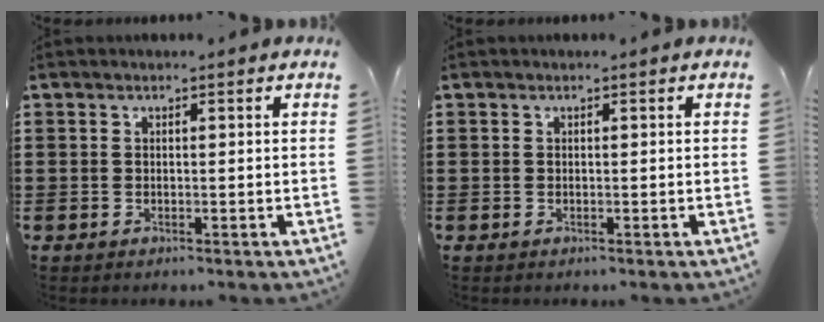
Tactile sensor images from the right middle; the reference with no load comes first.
{"total": 0.0}